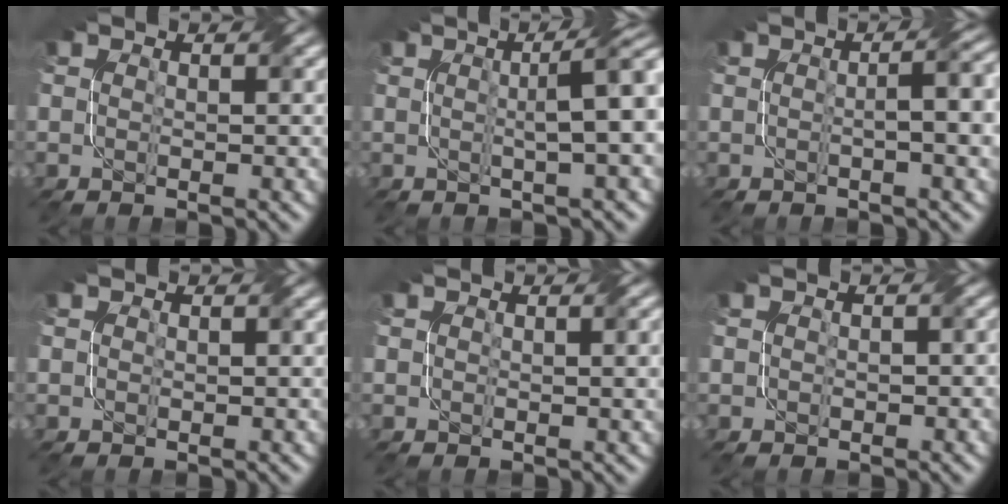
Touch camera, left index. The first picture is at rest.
{"total": 6.9, "force": [1.1, 1.9, 6.5], "torque": [-0.045, 0.026, 0.003]}
{"total": 5.3, "force": [0.1, 1.5, 5.1], "torque": [-0.052, 0.014, 0.000]}
{"total": 0.0}
{"total": 1.5, "force": [0.5, 0.6, 1.3], "torque": [-0.015, 0.003, 0.008]}
{"total": 1.1, "force": [0.0, 0.8, 0.7], "torque": [-0.008, 0.000, 0.000]}